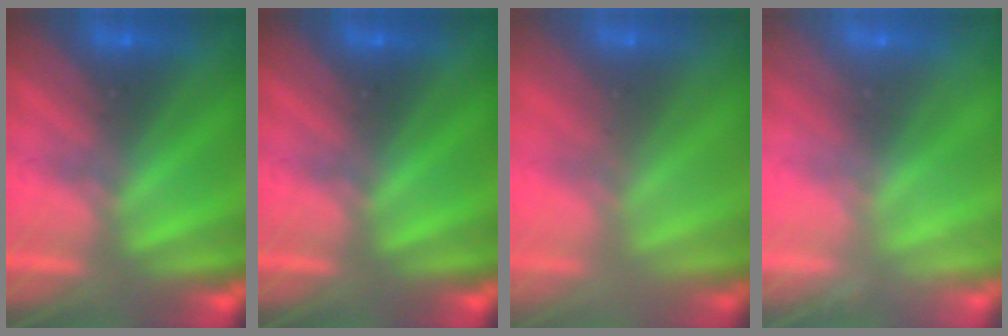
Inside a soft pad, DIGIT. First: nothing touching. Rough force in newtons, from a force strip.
{"total": 0.0}
{"total": 2.3}
{"total": 2.4}